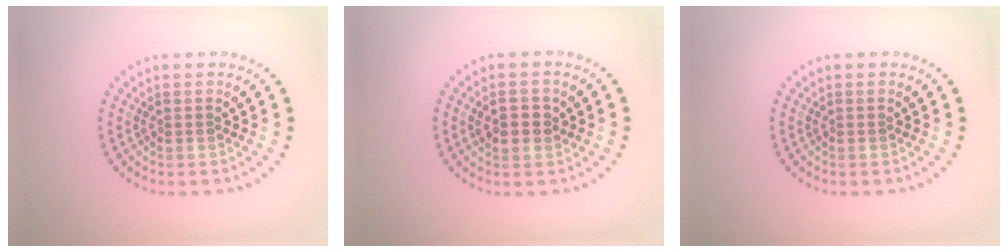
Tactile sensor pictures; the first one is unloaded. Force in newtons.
{"total": 2.1, "press": 2.1, "slide": 0.1}
{"total": 0.0}